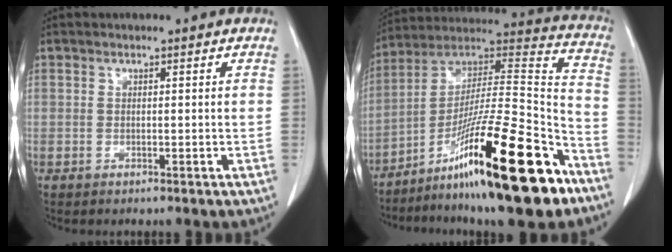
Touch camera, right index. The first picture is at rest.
{"total": 26.8, "force": [-15.8, 2.8, 21.5], "torque": [-0.310, -0.006, -0.262]}